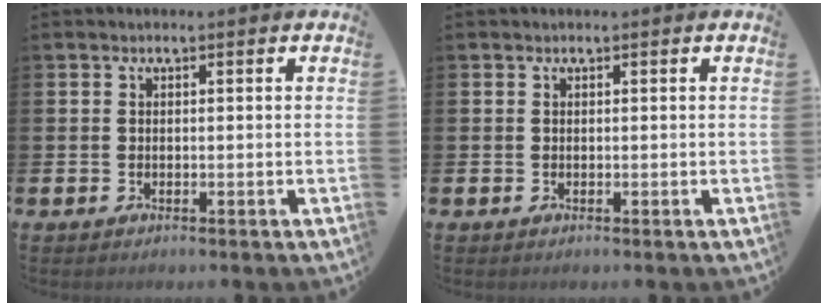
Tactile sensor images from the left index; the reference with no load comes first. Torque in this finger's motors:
{"motor_torque": [0.10, 0.02, 0.00, -0.01]}